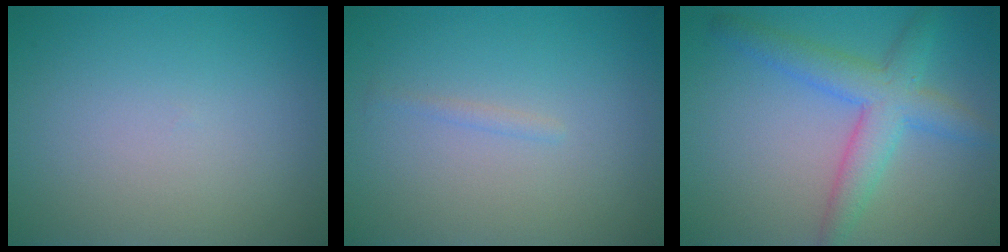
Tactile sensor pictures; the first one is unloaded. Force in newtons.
{"total": 0.6, "press": 0.6, "slide": 0.0}
{"total": 4.8, "press": 4.8, "slide": 0.1}